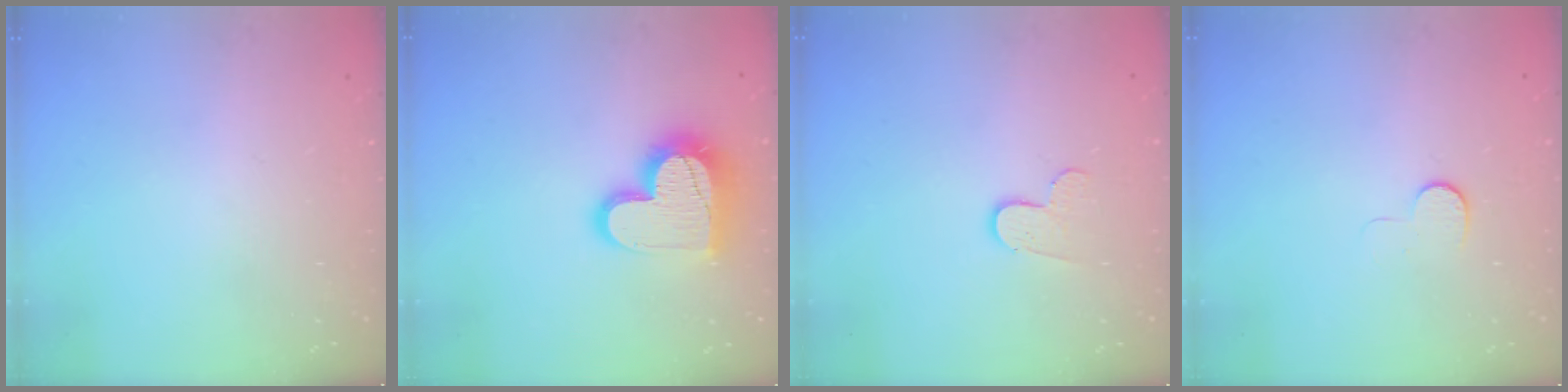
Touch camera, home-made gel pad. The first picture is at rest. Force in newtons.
{"total": 18.1, "press": 18.0, "slide": 1.5}
{"total": 6.4, "press": 6.3, "slide": 0.6}
{"total": 5.1, "press": 5.1, "slide": 0.5}